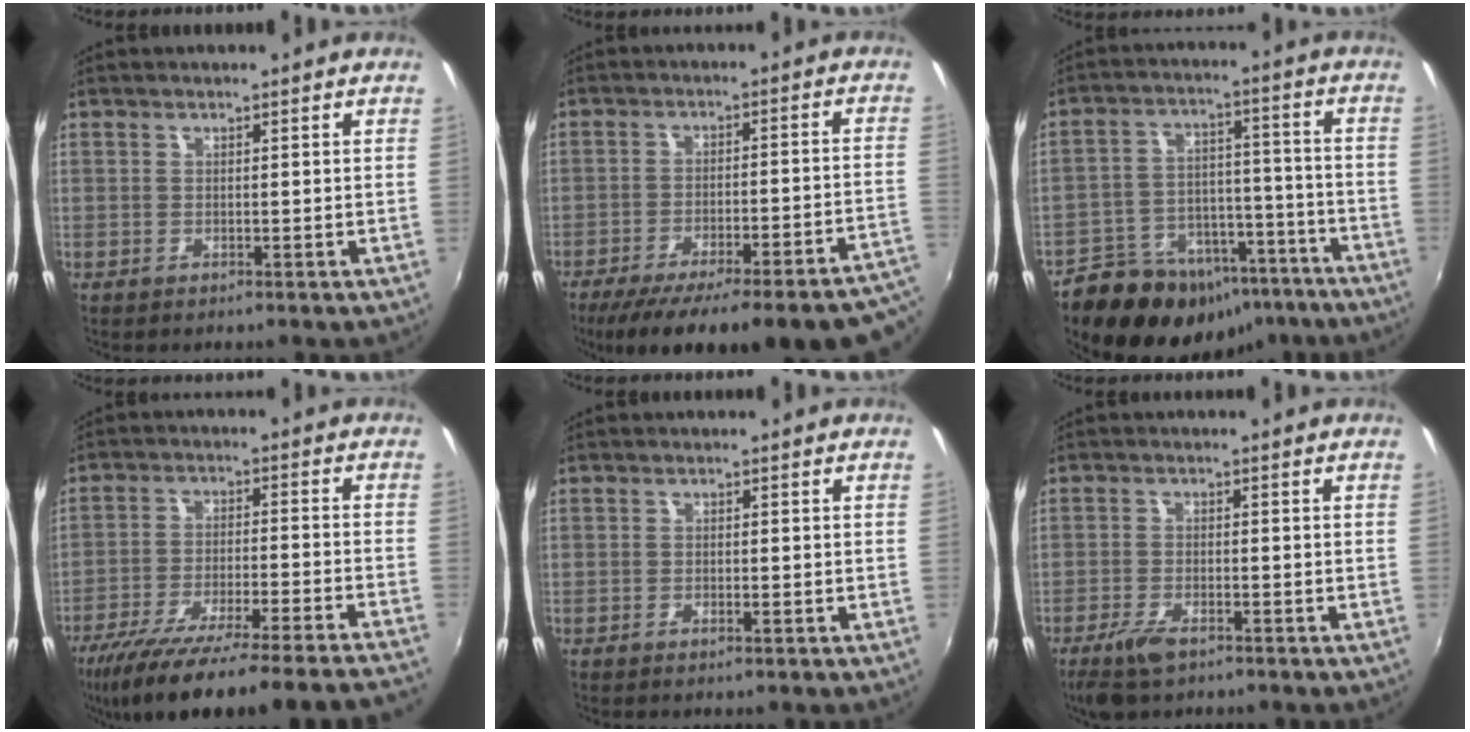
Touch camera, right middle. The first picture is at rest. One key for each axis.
{"total": 27.7, "fx": -22.6, "fy": 4.9, "fz": 15.3, "tx": -0.213, "ty": -0.042, "tz": -0.297}
{"total": 21.4, "fx": -15.0, "fy": 12.2, "fz": 9.1, "tx": -0.186, "ty": 0.031, "tz": -0.189}
{"total": 25.1, "fx": -21.9, "fy": -0.7, "fz": 12.2, "tx": -0.216, "ty": -0.072, "tz": -0.330}
{"total": 0.9, "fx": -0.6, "fy": 0.2, "fz": 0.7, "tx": -0.015, "ty": 0.000, "tz": -0.011}
{"total": 5.6, "fx": -3.9, "fy": 2.0, "fz": 3.4, "tx": -0.088, "ty": -0.012, "tz": -0.072}